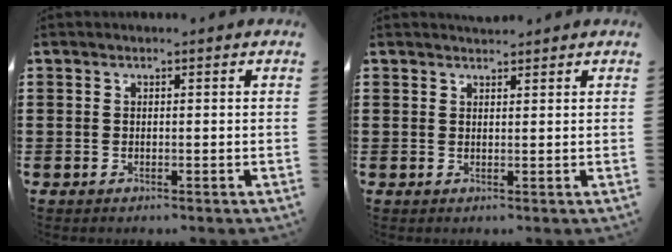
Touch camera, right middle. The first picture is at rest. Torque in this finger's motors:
{"motor_torque": [0.00, 0.00, 0.00, 0.00]}